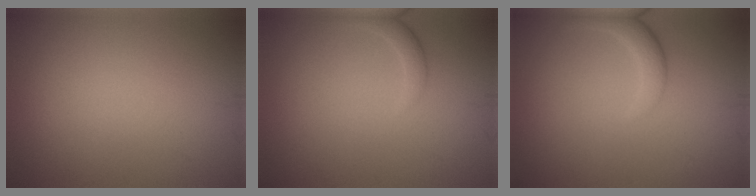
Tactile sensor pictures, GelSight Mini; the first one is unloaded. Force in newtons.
{"total": 1.4, "press": 1.4, "slide": 0.1}
{"total": 2.3, "press": 2.3, "slide": 0.2}